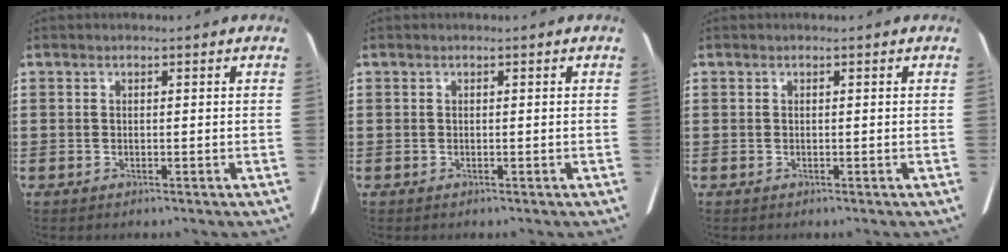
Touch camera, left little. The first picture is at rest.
{"total": 0.0}
{"total": 0.0}